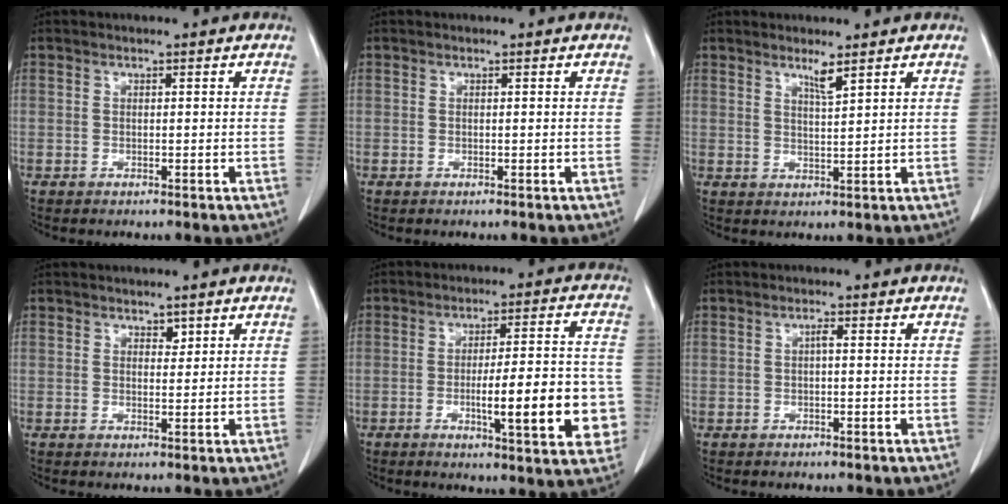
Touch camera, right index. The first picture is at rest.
{"total": 0.0}
{"total": 2.4, "force": [1.8, -0.3, 1.6], "torque": [-0.030, -0.009, 0.035]}
{"total": 1.2, "force": [0.8, 0.7, 0.6], "torque": [-0.004, -0.004, 0.011]}
{"total": 14.5, "force": [-3.7, 2.7, 13.8], "torque": [-0.168, 0.015, -0.044]}
{"total": 0.8, "force": [0.0, 0.1, 0.8], "torque": [-0.014, 0.001, 0.000]}